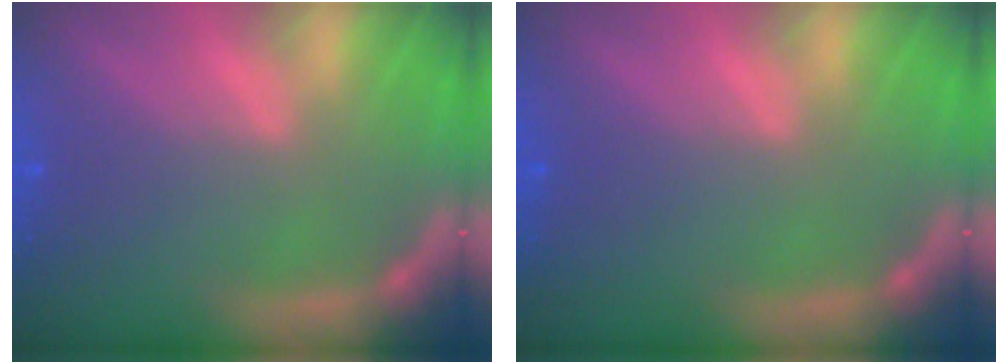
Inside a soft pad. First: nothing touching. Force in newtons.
{"total": 0.0}